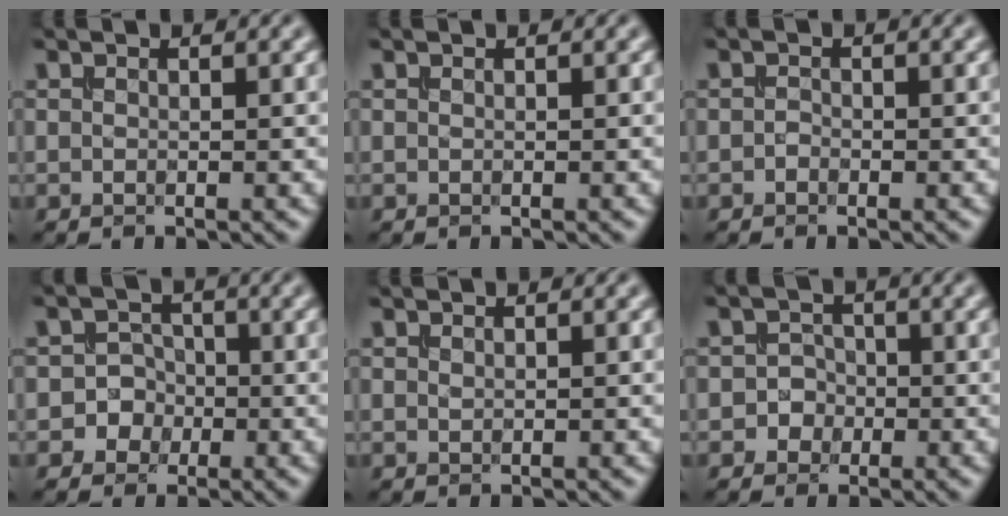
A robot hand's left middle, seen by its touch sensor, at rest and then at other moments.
{"total": 0.0}
{"total": 0.6, "force": [-0.5, 0.4, 0.1], "torque": [-0.003, -0.002, -0.010]}
{"total": 3.1, "force": [-1.1, 2.9, 0.3], "torque": [0.028, 0.010, -0.036]}
{"total": 0.0}
{"total": 1.7, "force": [-0.6, 1.6, 0.3], "torque": [0.017, 0.003, -0.019]}